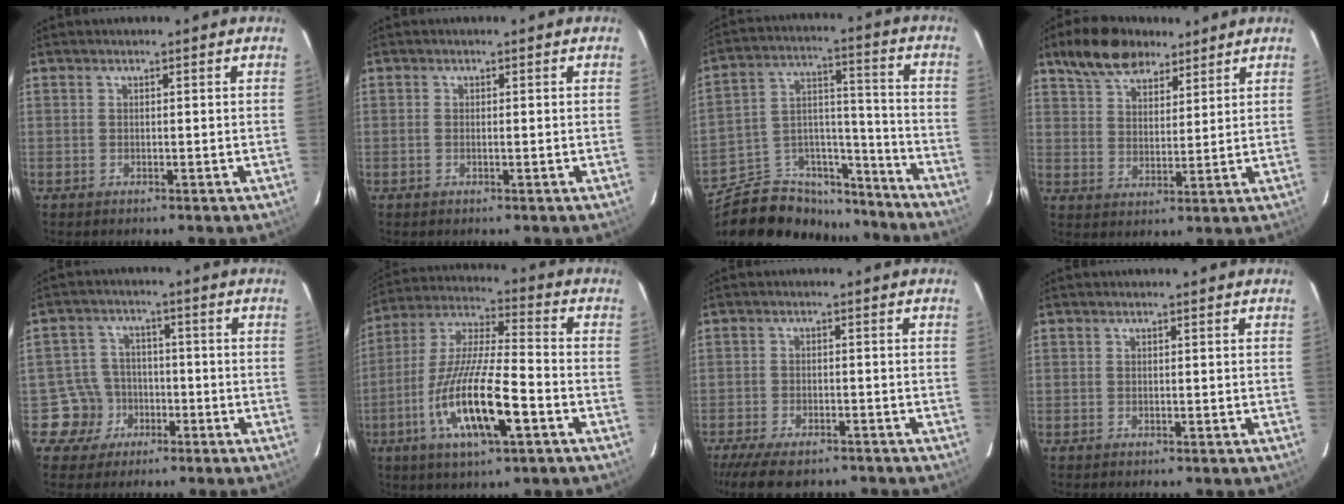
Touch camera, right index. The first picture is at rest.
{"total": 0.8, "force": [-0.2, 0.1, 0.7], "torque": [-0.016, 0.001, -0.004]}
{"total": 18.7, "force": [-15.2, 9.2, 6.0], "torque": [-0.123, 0.064, -0.225]}
{"total": 11.4, "force": [8.2, 5.5, 5.7], "torque": [-0.111, 0.036, 0.145]}
{"total": 6.6, "force": [-2.9, 5.9, -0.3], "torque": [-0.008, 0.028, -0.049]}
{"total": 17.3, "force": [-6.6, 3.6, 15.6], "torque": [-0.314, -0.019, -0.126]}
{"total": 10.8, "force": [-8.7, 3.7, 5.2], "torque": [-0.124, -0.027, -0.142]}
{"total": 0.0}